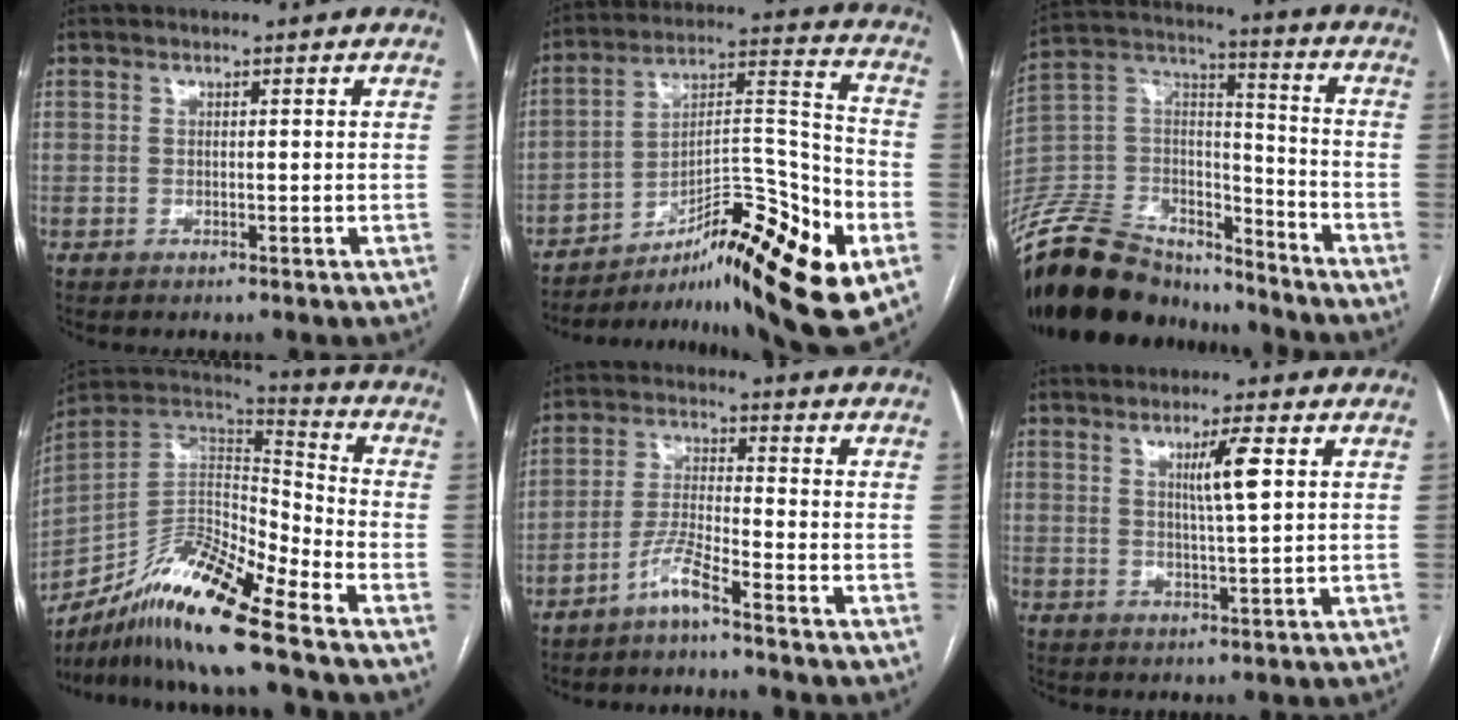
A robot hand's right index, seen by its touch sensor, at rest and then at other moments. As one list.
[{"total": 23.0, "force": [-12.5, 3.2, 19.0], "torque": [-0.252, 0.011, -0.190]}, {"total": 24.7, "force": [-20.9, 8.9, 9.6], "torque": [-0.243, 0.009, -0.364]}, {"total": 17.1, "force": [-12.2, 1.6, 11.9], "torque": [-0.224, 0.005, -0.220]}, {"total": 4.9, "force": [-3.8, -0.5, 3.1], "torque": [-0.071, -0.008, -0.083]}, {"total": 5.1, "force": [1.7, -0.3, 4.8], "torque": [-0.080, -0.003, 0.029]}]